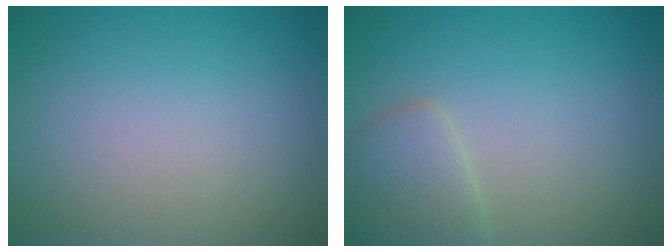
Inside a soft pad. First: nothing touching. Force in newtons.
{"total": 2.6, "press": 2.6, "slide": 0.1}